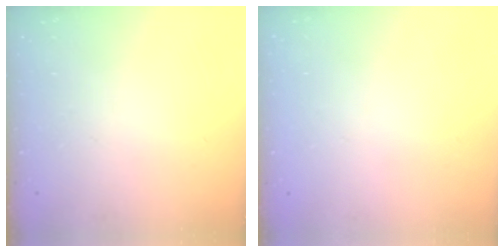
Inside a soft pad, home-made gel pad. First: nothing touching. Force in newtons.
{"total": 1.8, "press": 1.8, "slide": 0.2}